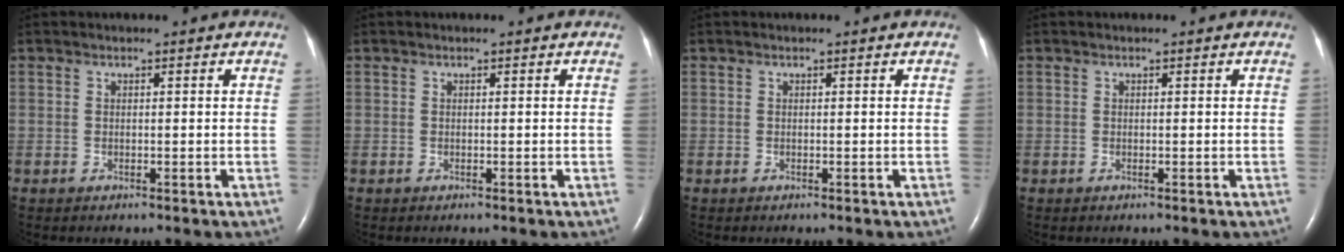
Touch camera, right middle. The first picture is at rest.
{"total": 0.0}
{"total": 0.0}
{"total": 0.0}